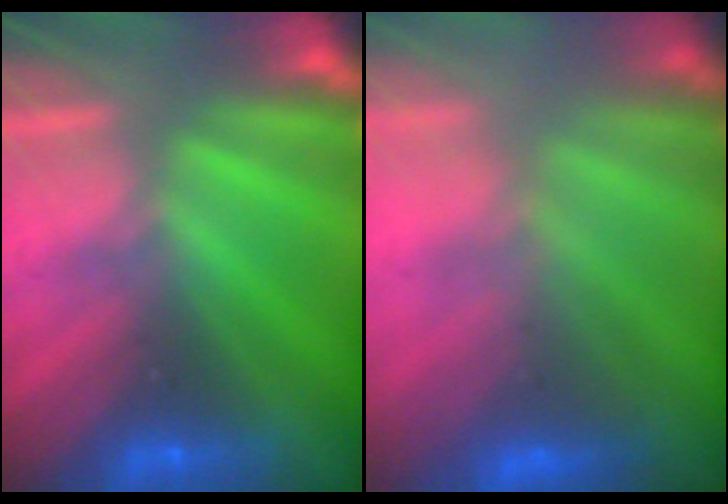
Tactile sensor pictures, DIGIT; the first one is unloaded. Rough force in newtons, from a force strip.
{"total": 3.9}